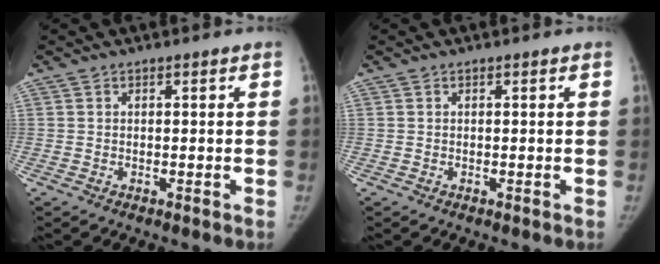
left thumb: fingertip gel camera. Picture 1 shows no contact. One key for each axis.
{"total": 0.0}